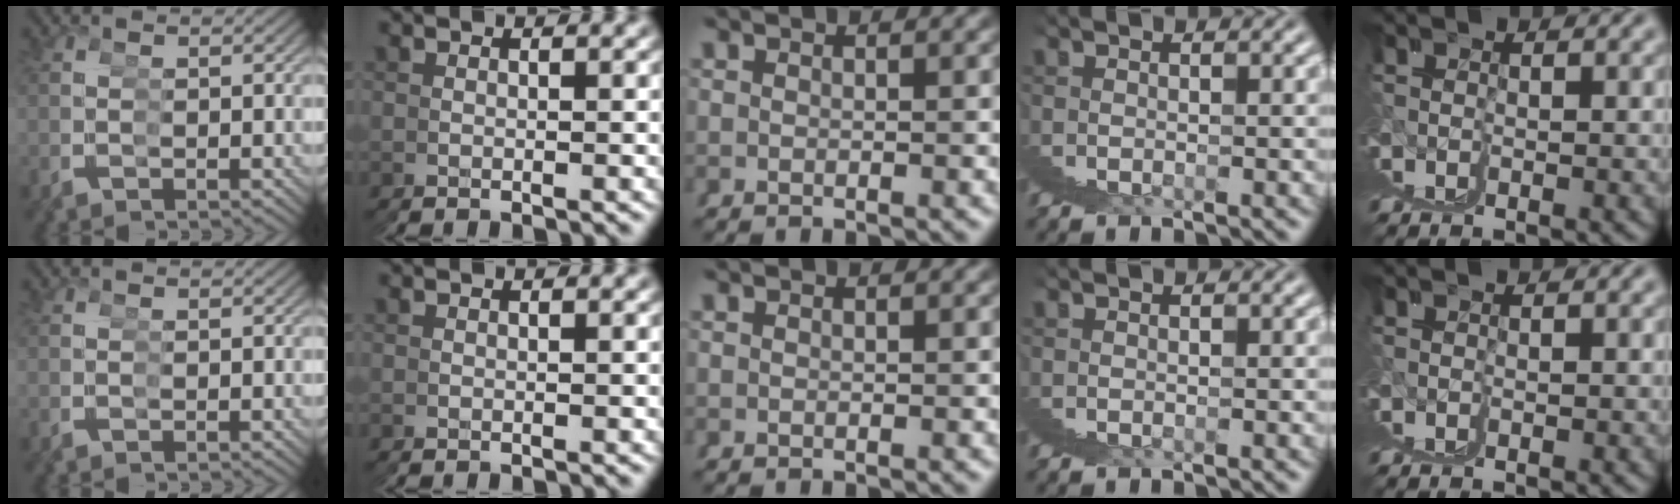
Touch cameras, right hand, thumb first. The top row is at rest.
{}